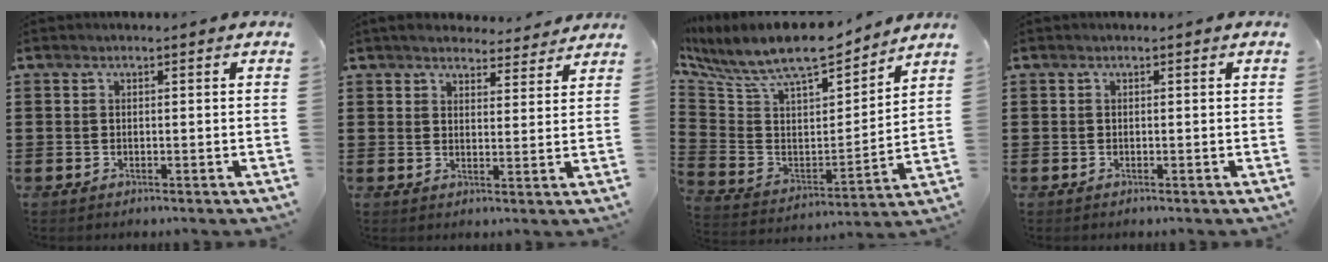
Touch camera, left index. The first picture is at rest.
{"total": 4.0, "force": [3.9, 0.7, 0.7], "torque": [-0.028, -0.014, 0.071]}
{"total": 10.0, "force": [8.8, 2.4, 4.2], "torque": [-0.123, -0.061, 0.152]}
{"total": 0.0}